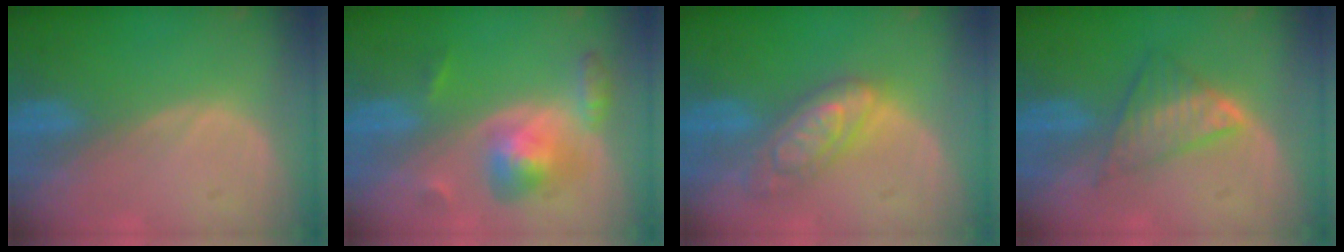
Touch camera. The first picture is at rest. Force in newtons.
{"total": 6.1, "press": 6.1, "slide": 0.3}
{"total": 7.1, "press": 7.1, "slide": 0.4}
{"total": 5.8, "press": 5.6, "slide": 1.6}